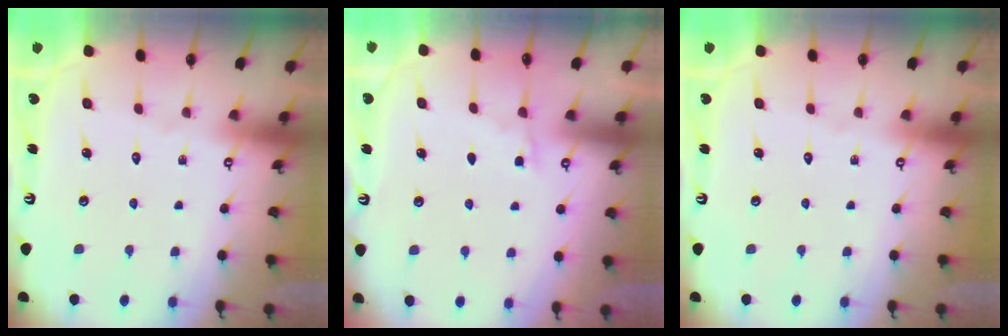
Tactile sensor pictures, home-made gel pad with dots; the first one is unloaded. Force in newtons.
{"total": 4.7, "press": 4.6, "slide": 0.6}
{"total": 0.0}